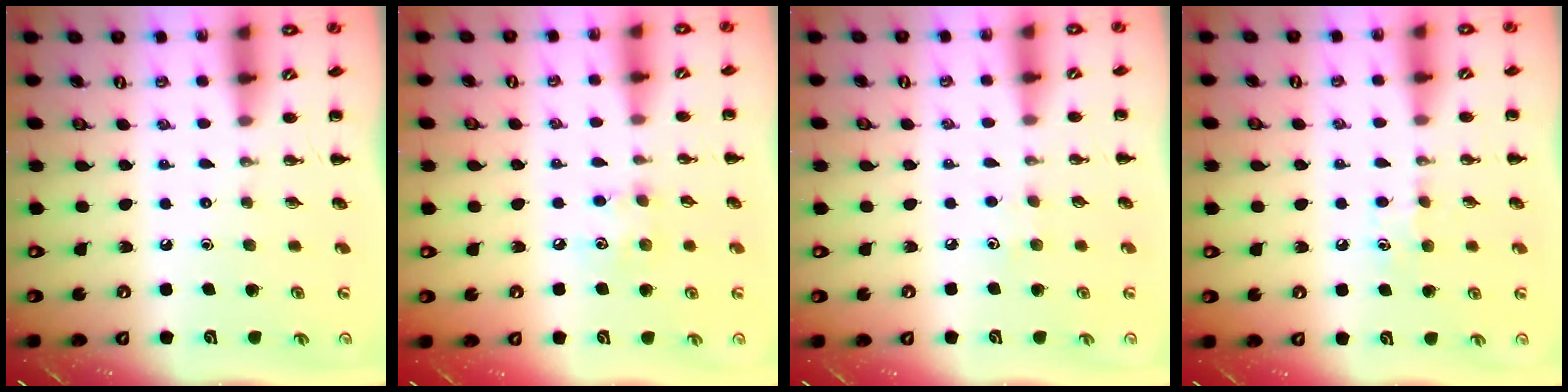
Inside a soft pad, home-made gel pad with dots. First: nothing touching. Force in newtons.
{"total": 6.9, "press": 6.8, "slide": 1.5}
{"total": 4.4, "press": 4.3, "slide": 1.0}
{"total": 4.8, "press": 4.6, "slide": 1.5}